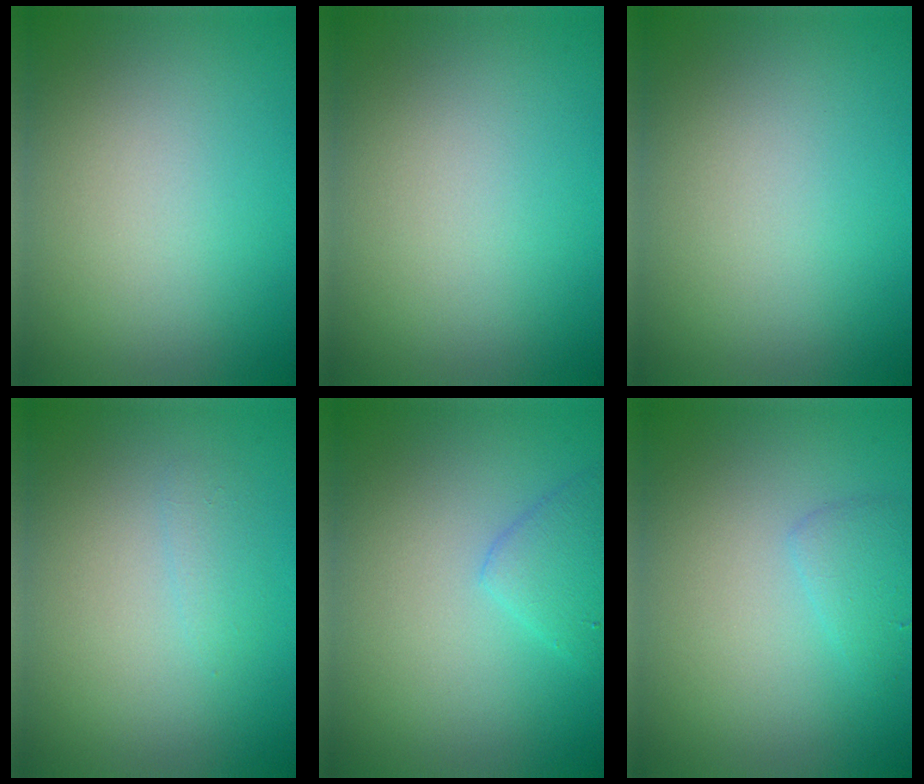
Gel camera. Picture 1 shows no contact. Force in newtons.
{"total": 0.0}
{"total": 0.0}
{"total": 1.0, "press": 1.0, "slide": 0.0}
{"total": 2.2, "press": 2.2, "slide": 0.2}
{"total": 1.6, "press": 1.6, "slide": 0.1}